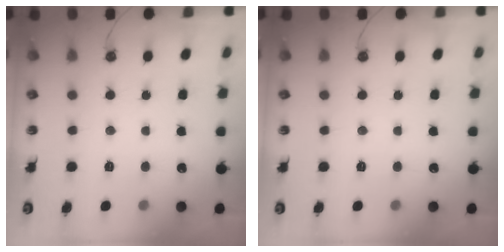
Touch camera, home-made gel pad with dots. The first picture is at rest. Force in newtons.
{"total": 0.0}